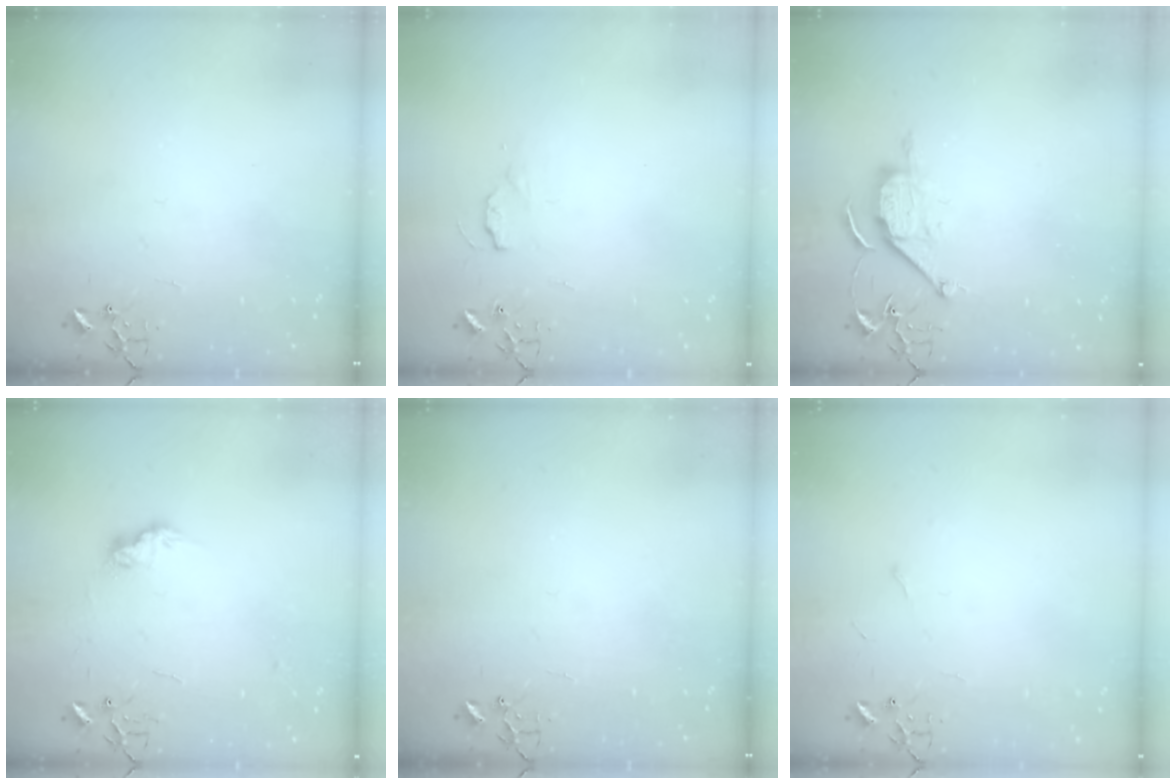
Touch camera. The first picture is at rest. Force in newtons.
{"total": 3.6, "press": 3.6, "slide": 0.4}
{"total": 9.1, "press": 9.1, "slide": 0.5}
{"total": 8.1, "press": 8.1, "slide": 0.3}
{"total": 0.0}
{"total": 3.2, "press": 3.1, "slide": 0.5}